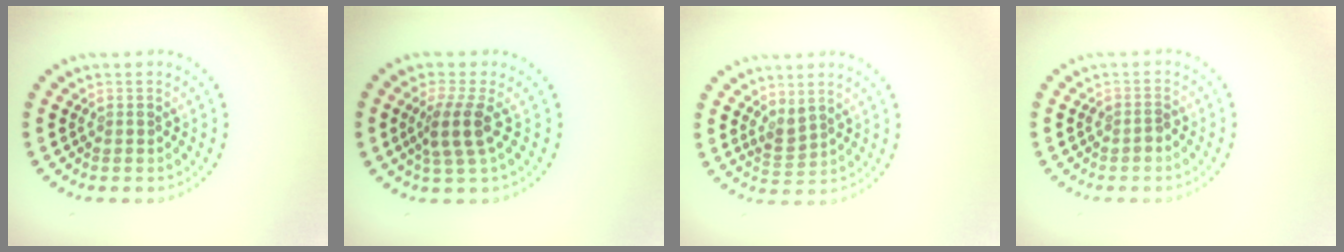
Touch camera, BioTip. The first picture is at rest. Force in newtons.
{"total": 2.9, "press": 2.2, "slide": 1.8}
{"total": 1.5, "press": 1.3, "slide": 0.9}
{"total": 0.7, "press": 0.7, "slide": 0.3}